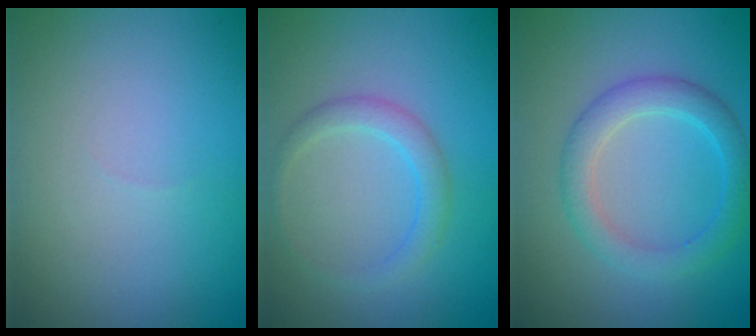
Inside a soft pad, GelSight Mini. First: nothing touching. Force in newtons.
{"total": 2.1, "press": 2.1, "slide": 0.0}
{"total": 3.2, "press": 3.2, "slide": 0.2}